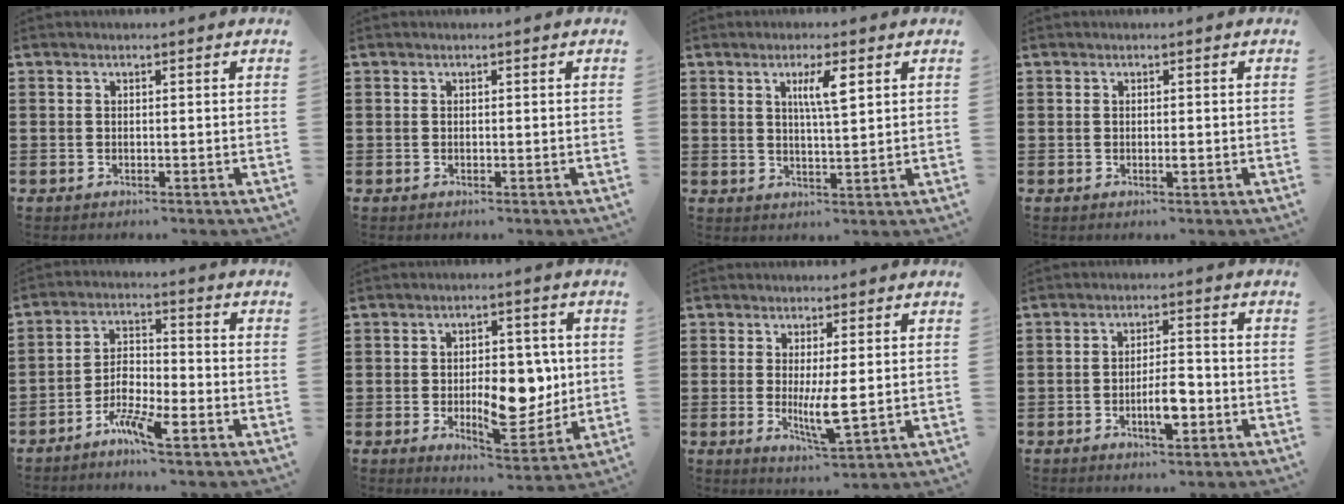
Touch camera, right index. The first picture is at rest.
{"total": 0.0}
{"total": 4.3, "force": [1.8, 0.5, 3.9], "torque": [-0.072, 0.002, 0.025]}
{"total": 0.9, "force": [-0.2, 0.1, 0.9], "torque": [-0.016, -0.004, -0.002]}
{"total": 6.1, "force": [-4.1, 1.6, 4.3], "torque": [-0.098, -0.001, -0.080]}
{"total": 10.5, "force": [-0.5, 5.5, 8.9], "torque": [-0.118, -0.002, -0.008]}
{"total": 5.6, "force": [-0.4, 1.2, 5.4], "torque": [-0.096, -0.012, -0.009]}
{"total": 5.3, "force": [-1.9, 1.8, 4.6], "torque": [-0.092, 0.001, -0.038]}